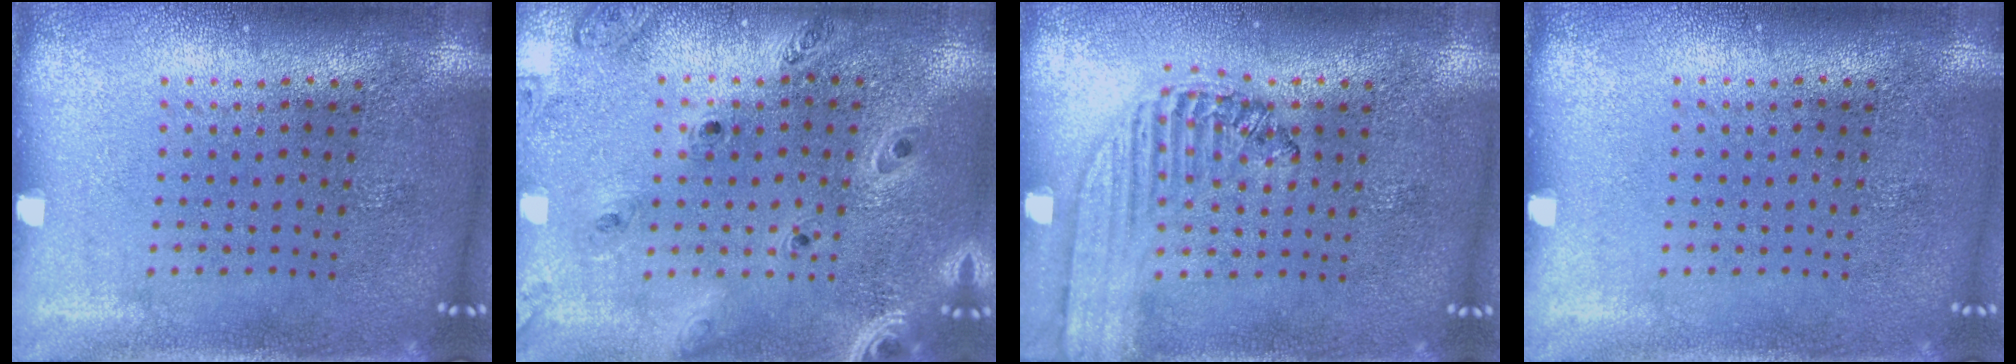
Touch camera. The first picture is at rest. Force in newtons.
{"total": 1.3, "press": 1.3, "slide": 0.2}
{"total": 1.5, "press": 1.4, "slide": 0.6}
{"total": 0.0}